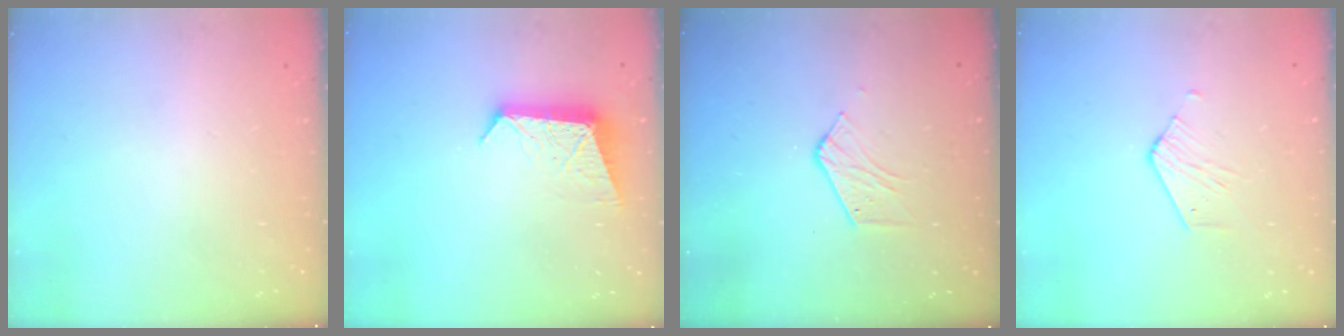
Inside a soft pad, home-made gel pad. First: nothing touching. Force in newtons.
{"total": 9.3, "press": 9.3, "slide": 0.6}
{"total": 4.3, "press": 4.3, "slide": 0.3}
{"total": 2.6, "press": 2.6, "slide": 0.2}